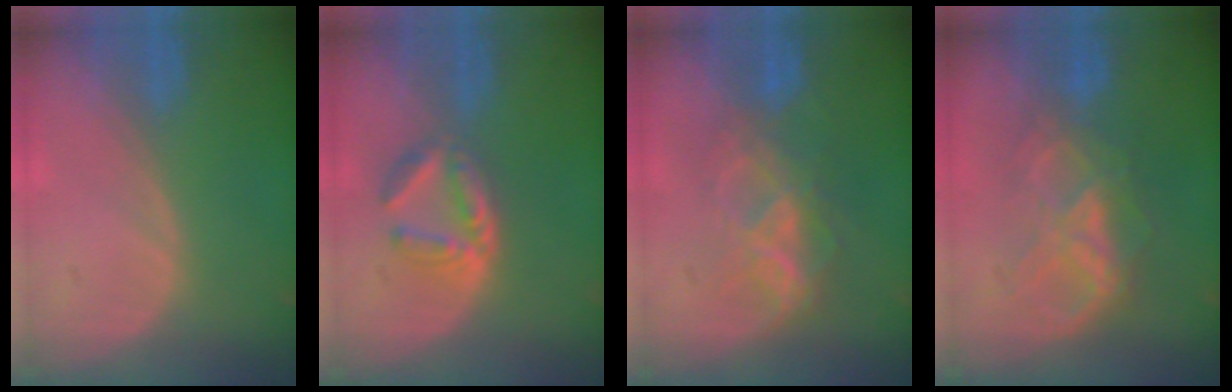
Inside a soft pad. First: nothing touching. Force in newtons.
{"total": 5.1, "press": 5.0, "slide": 1.1}
{"total": 6.3, "press": 6.2, "slide": 0.6}
{"total": 6.6, "press": 6.6, "slide": 0.3}